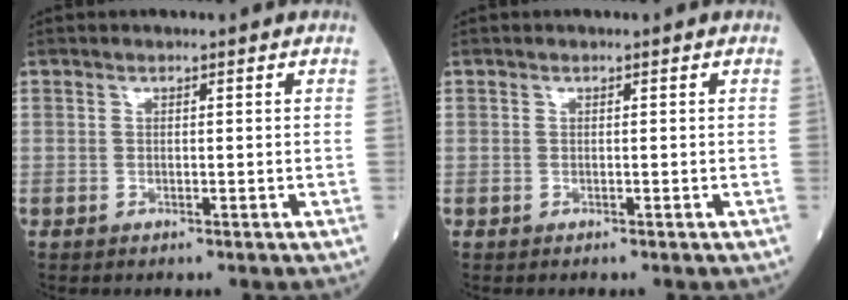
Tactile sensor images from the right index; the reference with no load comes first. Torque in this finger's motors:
{"motor_torque": [-0.02, -0.10, 0.08, 0.02]}